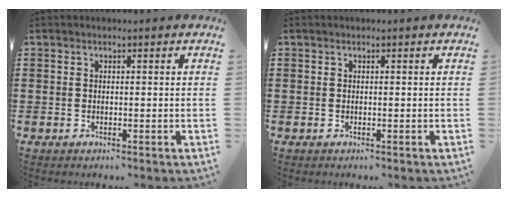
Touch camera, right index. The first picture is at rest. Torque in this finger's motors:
{"motor_torque": [-0.08, 0.12, 0.00, 0.00]}